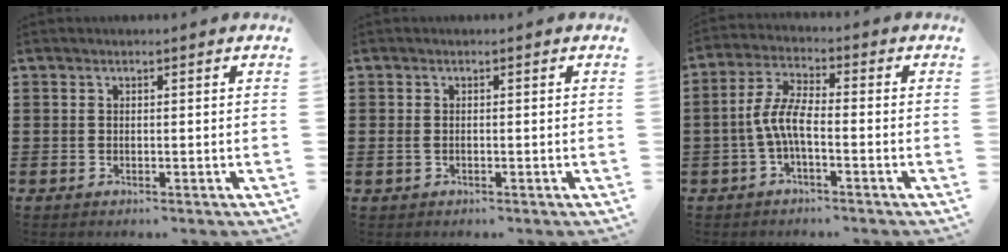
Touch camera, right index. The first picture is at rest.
{"total": 0.9, "force": [-0.1, 0.6, 0.7], "torque": [-0.014, 0.001, -0.003]}
{"total": 5.9, "force": [-1.8, 1.7, 5.4], "torque": [-0.128, -0.009, -0.041]}